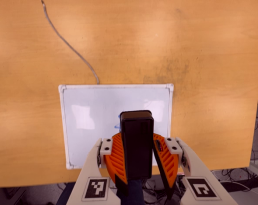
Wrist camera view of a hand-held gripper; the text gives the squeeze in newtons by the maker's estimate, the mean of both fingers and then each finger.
{"total": 6.8, "left": 7.7, "right": 5.9}